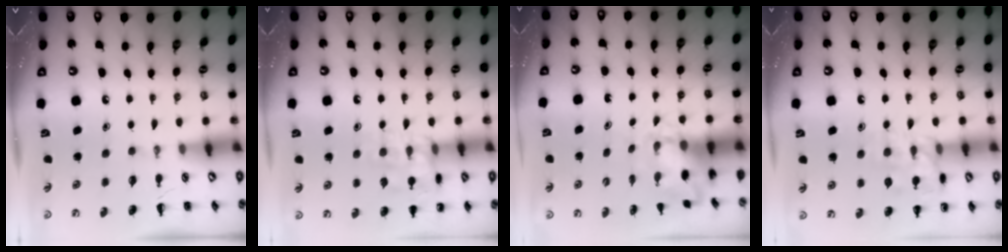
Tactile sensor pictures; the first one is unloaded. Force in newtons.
{"total": 12.8, "press": 12.8, "slide": 0.7}
{"total": 2.7, "press": 2.5, "slide": 0.9}
{"total": 12.6, "press": 12.6, "slide": 0.6}